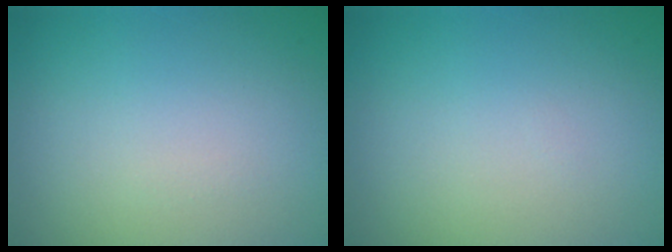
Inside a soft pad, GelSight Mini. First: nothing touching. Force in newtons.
{"total": 0.0}